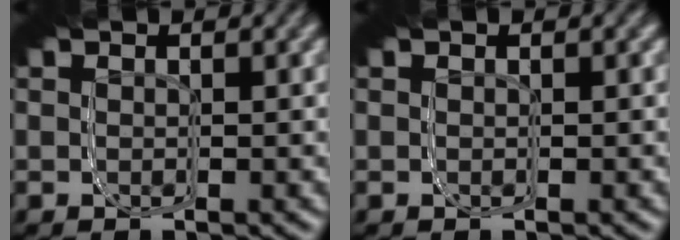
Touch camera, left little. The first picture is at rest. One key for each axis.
{"total": 0.0}